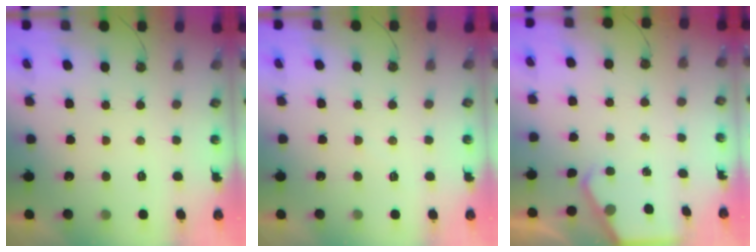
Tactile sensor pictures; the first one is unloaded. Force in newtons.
{"total": 3.6, "press": 3.6, "slide": 0.5}
{"total": 2.2, "press": 2.1, "slide": 0.3}